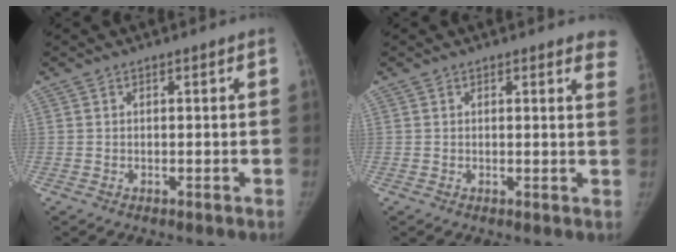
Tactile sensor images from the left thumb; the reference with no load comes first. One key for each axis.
{"total": 4.8, "fx": 4.3, "fy": 1.2, "fz": 1.8, "tx": 0.002, "ty": -0.019, "tz": 0.026}